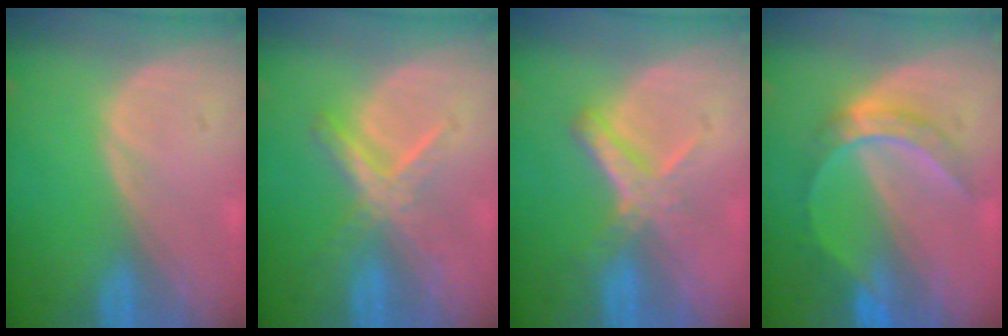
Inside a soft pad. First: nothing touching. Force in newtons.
{"total": 5.5, "press": 5.3, "slide": 1.7}
{"total": 5.8, "press": 5.3, "slide": 2.4}
{"total": 6.0, "press": 5.8, "slide": 1.4}